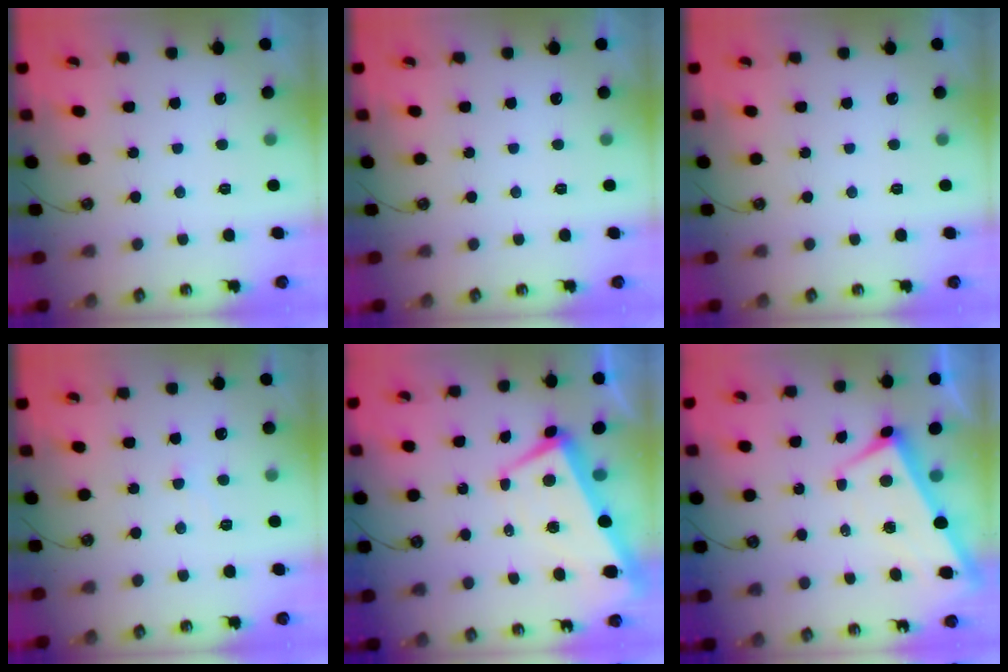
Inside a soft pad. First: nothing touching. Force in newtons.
{"total": 0.0}
{"total": 0.0}
{"total": 0.9, "press": 0.9, "slide": 0.3}
{"total": 2.0, "press": 1.6, "slide": 1.2}
{"total": 1.6, "press": 1.2, "slide": 1.0}